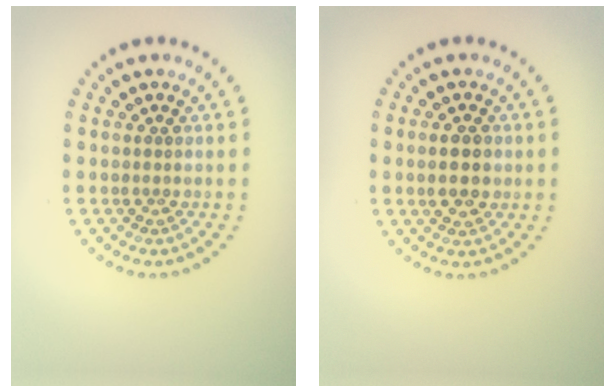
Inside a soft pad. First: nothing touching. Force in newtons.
{"total": 3.0, "press": 3.0, "slide": 0.0}